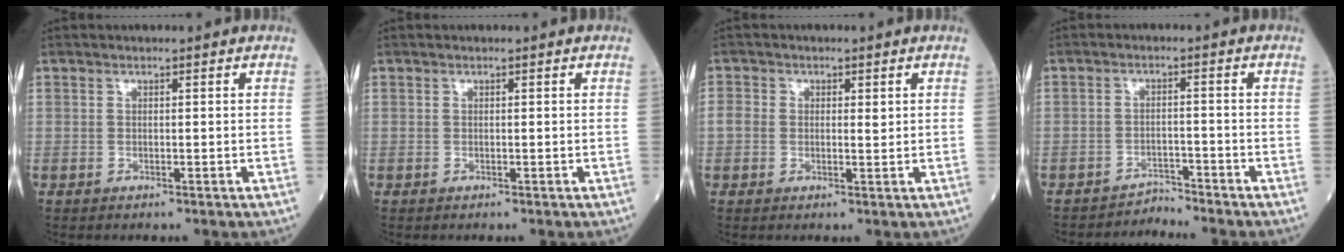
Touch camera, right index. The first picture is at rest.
{"total": 0.0}
{"total": 2.4, "force": [0.3, 1.7, 1.7], "torque": [-0.027, 0.006, 0.003]}
{"total": 3.1, "force": [-2.6, -0.7, -1.5], "torque": [0.032, -0.002, -0.039]}